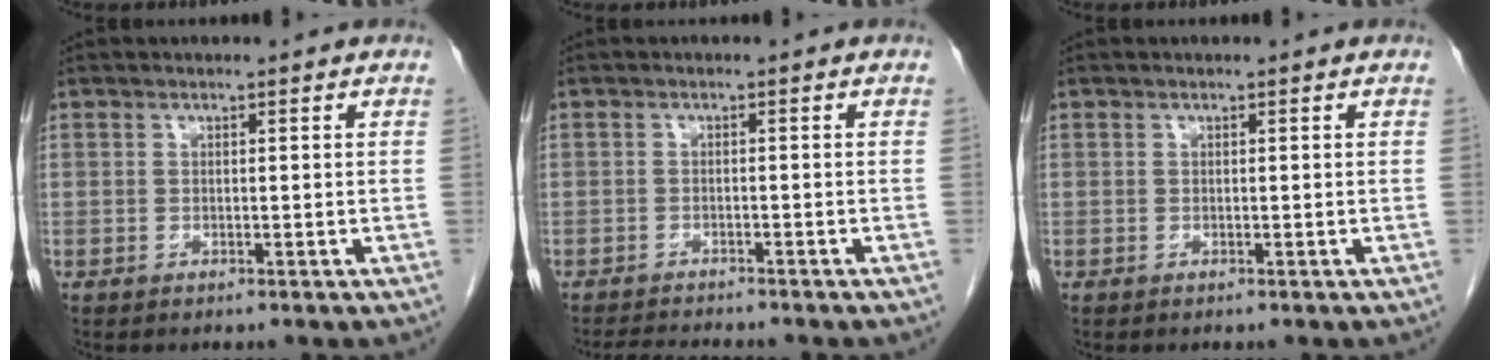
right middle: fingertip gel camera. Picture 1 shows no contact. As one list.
[{"total": 4.7, "force": [-4.5, 0.3, 1.5], "torque": [-0.022, -0.013, -0.071]}, {"total": 0.0}]